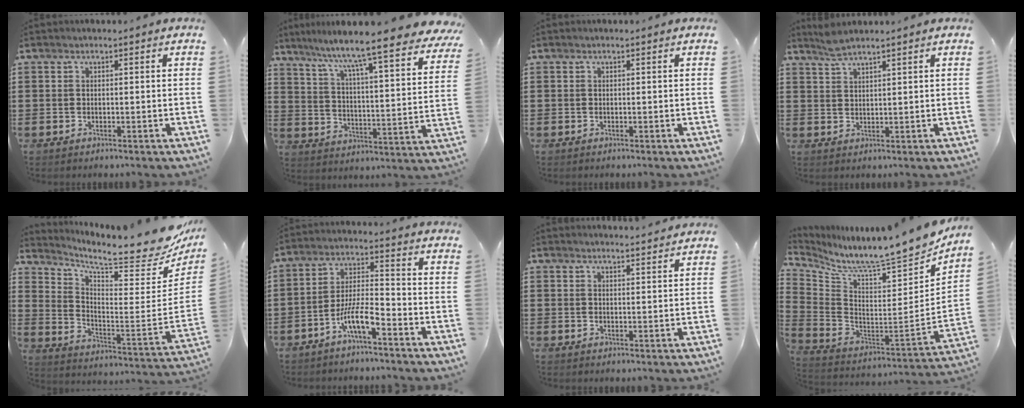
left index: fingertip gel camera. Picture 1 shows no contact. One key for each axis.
{"total": 8.6, "fx": 7.4, "fy": -0.7, "fz": 4.4, "tx": -0.106, "ty": -0.065, "tz": 0.115}
{"total": 0.0}
{"total": 2.8, "fx": 2.4, "fy": 0.2, "fz": 1.4, "tx": -0.033, "ty": 0.002, "tz": 0.045}
{"total": 9.8, "fx": 8.7, "fy": 0.2, "fz": 4.6, "tx": -0.096, "ty": -0.086, "tz": 0.138}
{"total": 7.3, "fx": -4.7, "fy": 1.5, "fz": 5.4, "tx": -0.117, "ty": 0.000, "tz": -0.091}
{"total": 2.1, "fx": 2.1, "fy": -0.1, "fz": 0.2, "tx": -0.008, "ty": -0.004, "tz": 0.040}
{"total": 9.4, "fx": 8.4, "fy": -0.2, "fz": 4.3, "tx": -0.105, "ty": -0.085, "tz": 0.134}